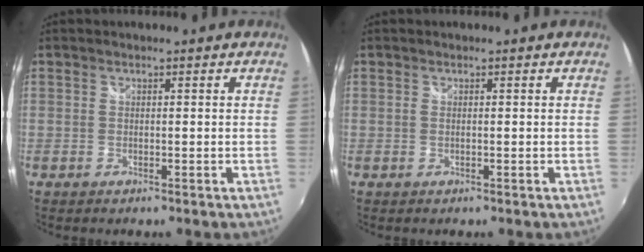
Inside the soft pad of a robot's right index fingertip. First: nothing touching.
{"total": 0.0}